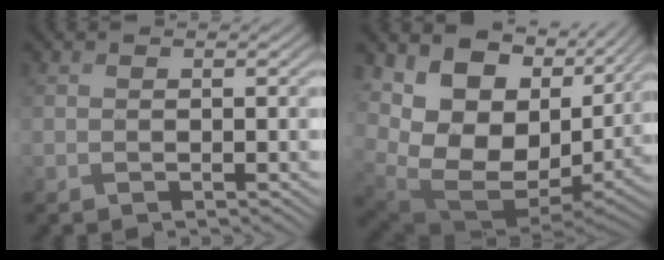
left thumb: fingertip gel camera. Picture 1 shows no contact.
{"total": 16.5, "force": [5.5, 11.4, 10.6], "torque": [-0.230, -0.019, 0.129]}